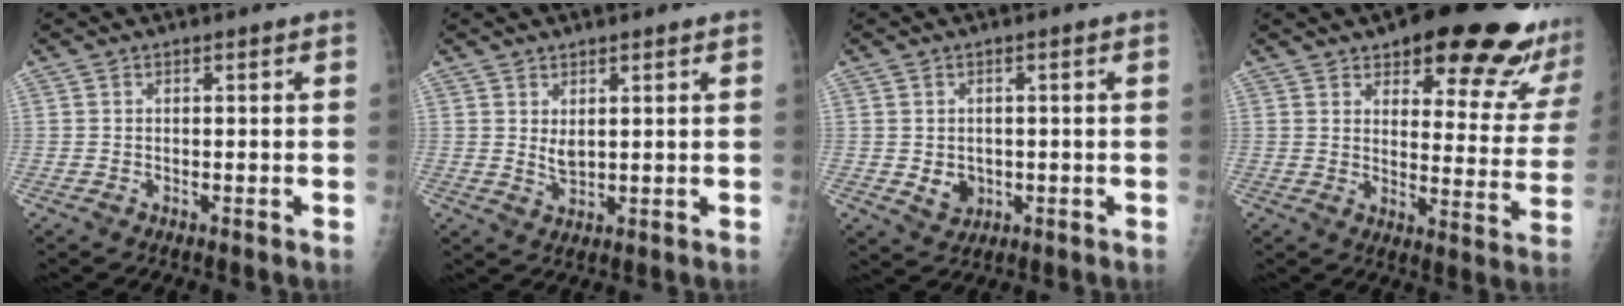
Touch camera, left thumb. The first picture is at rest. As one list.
[{"total": 3.5, "force": [1.7, 1.5, 2.6], "torque": [-0.040, -0.018, 0.034]}, {"total": 3.7, "force": [-0.4, 3.2, 1.9], "torque": [-0.017, -0.002, 0.007]}, {"total": 21.4, "force": [15.7, 6.9, 12.7], "torque": [-0.116, -0.085, 0.195]}]